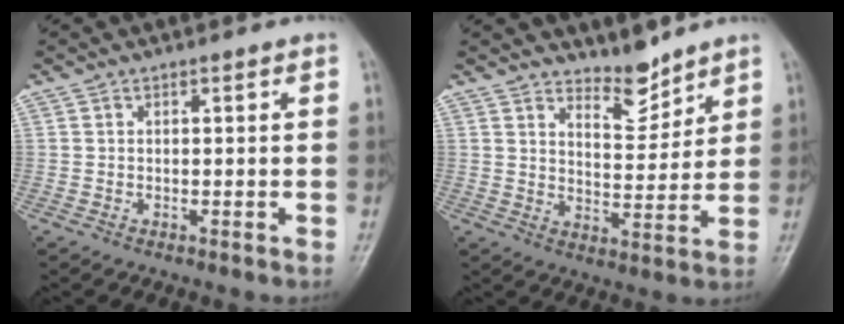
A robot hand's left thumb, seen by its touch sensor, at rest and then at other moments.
{"total": 6.1, "force": [5.4, 2.1, 2.0], "torque": [-0.014, -0.054, 0.099]}